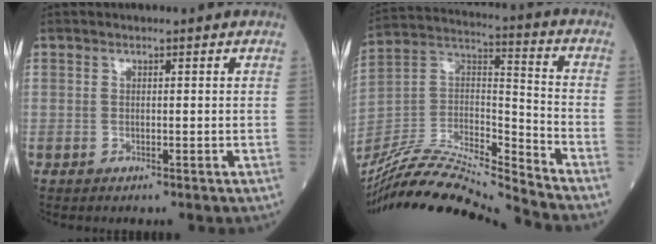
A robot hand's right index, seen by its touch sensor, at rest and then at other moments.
{"total": 21.8, "force": [-20.5, -0.2, 7.5], "torque": [-0.172, 0.010, -0.363]}